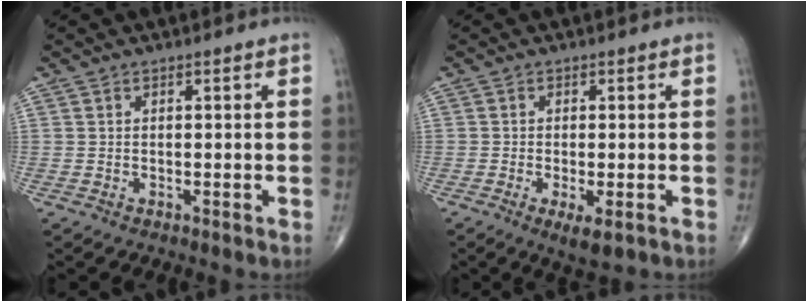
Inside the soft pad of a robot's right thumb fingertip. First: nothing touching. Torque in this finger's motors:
{"motor_torque": [0.00, 0.07, -0.09, -0.07, -0.01]}